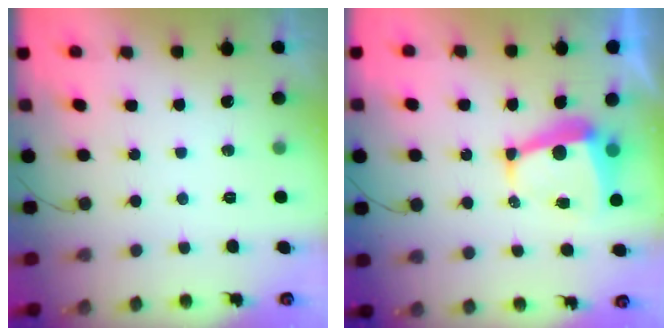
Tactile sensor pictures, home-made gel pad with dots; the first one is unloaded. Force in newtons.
{"total": 7.7, "press": 7.7, "slide": 1.0}